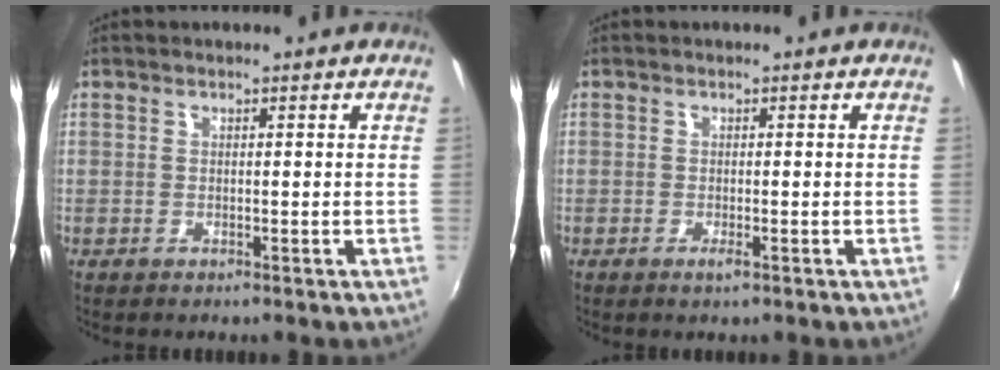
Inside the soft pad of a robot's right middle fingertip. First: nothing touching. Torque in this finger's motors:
{"motor_torque": [0.85, -1.29, 0.09, 0.02]}